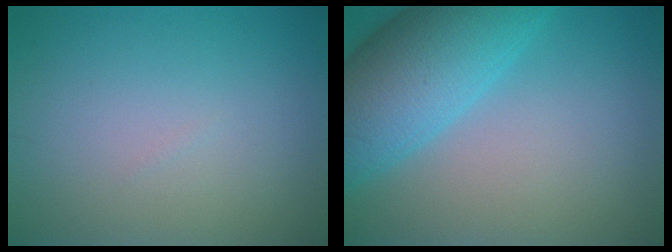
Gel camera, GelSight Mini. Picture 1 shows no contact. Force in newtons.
{"total": 9.3, "press": 9.3, "slide": 0.4}